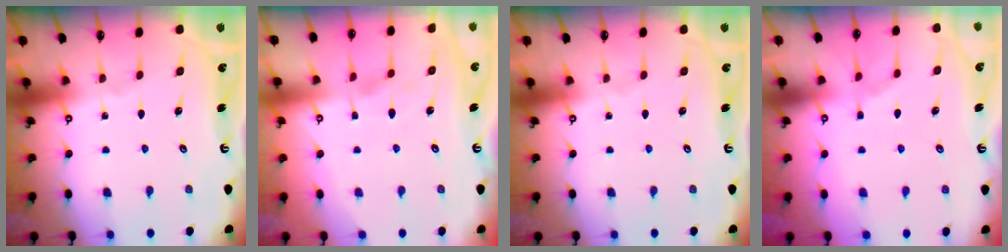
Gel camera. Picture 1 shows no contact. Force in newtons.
{"total": 2.4, "press": 2.2, "slide": 1.1}
{"total": 0.0}
{"total": 2.3, "press": 2.0, "slide": 1.2}